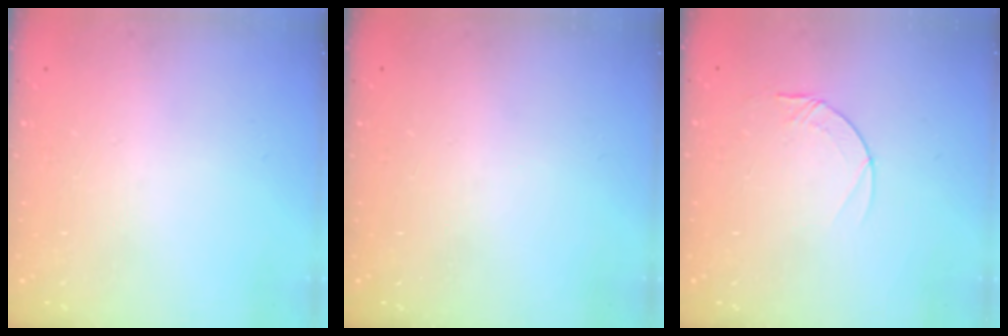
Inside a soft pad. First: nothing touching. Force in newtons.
{"total": 0.0}
{"total": 3.9, "press": 3.9, "slide": 0.4}